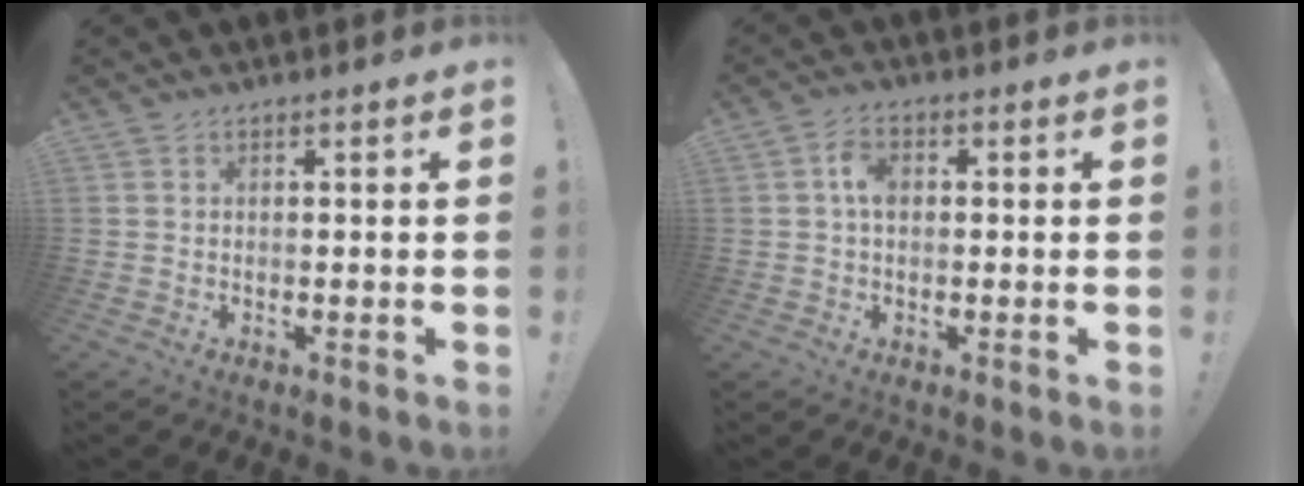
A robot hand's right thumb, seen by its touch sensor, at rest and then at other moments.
{"total": 4.7, "force": [0.5, 3.0, 3.6], "torque": [-0.053, 0.006, 0.007]}